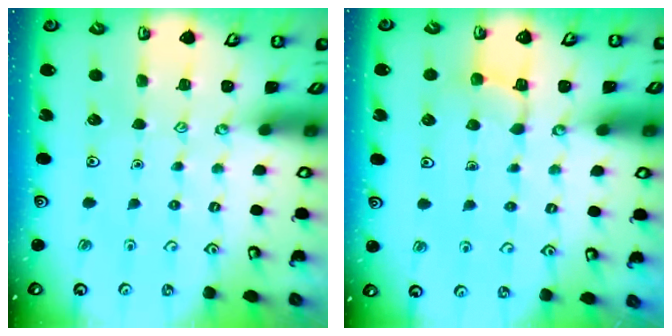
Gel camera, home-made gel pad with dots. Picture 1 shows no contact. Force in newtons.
{"total": 3.5, "press": 3.5, "slide": 0.6}